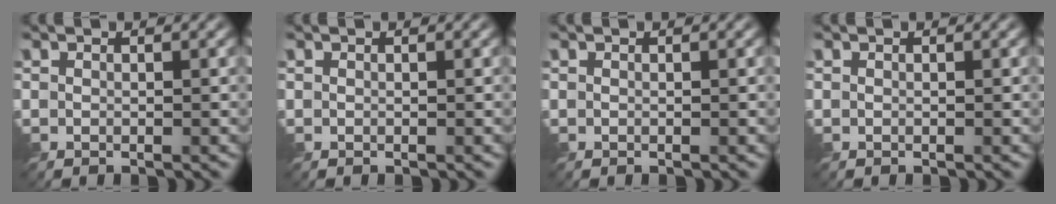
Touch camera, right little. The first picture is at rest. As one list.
[{"total": 0.0}, {"total": 0.0}, {"total": 0.0}]